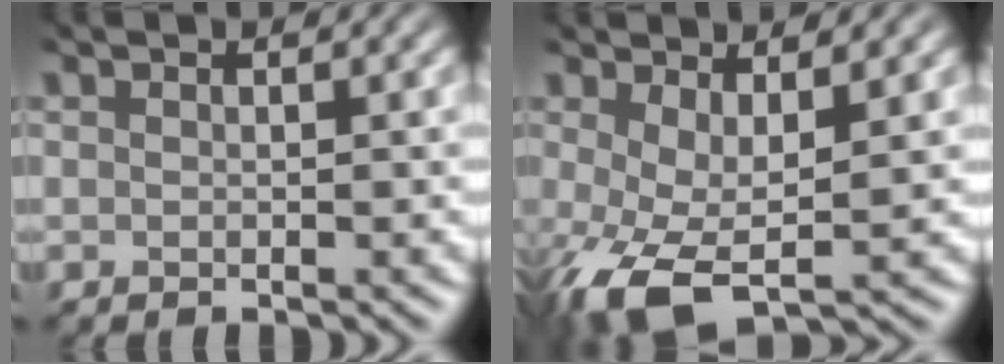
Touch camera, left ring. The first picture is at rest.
{"total": 7.6, "force": [-1.7, 3.2, 6.7], "torque": [-0.148, -0.016, -0.016]}